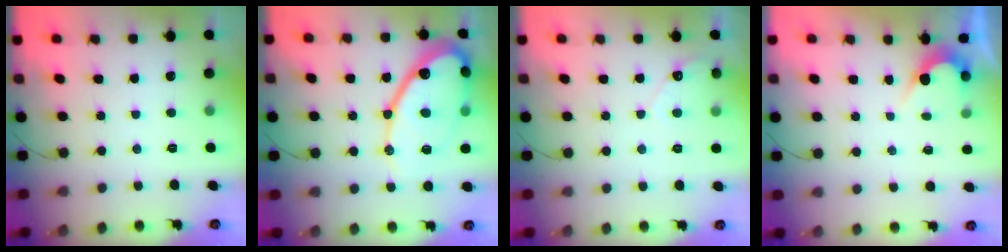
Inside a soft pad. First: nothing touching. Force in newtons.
{"total": 20.2, "press": 20.1, "slide": 1.8}
{"total": 4.4, "press": 4.4, "slide": 0.4}
{"total": 2.6, "press": 2.6, "slide": 0.1}